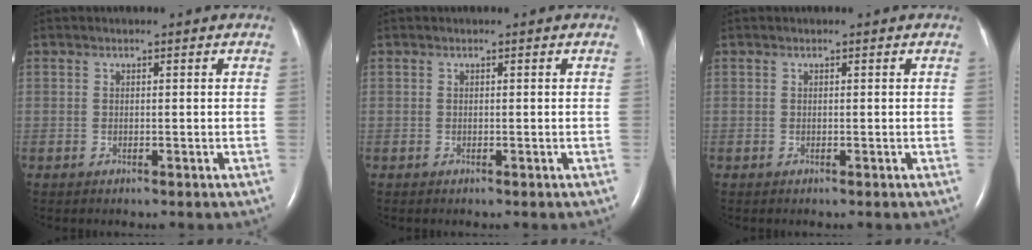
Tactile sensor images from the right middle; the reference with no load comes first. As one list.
[{"total": 0.0}, {"total": 0.0}]